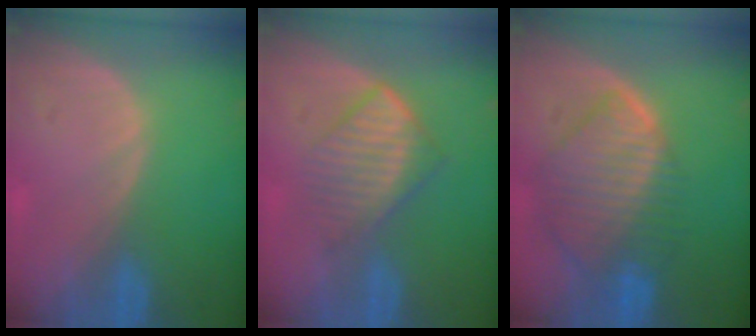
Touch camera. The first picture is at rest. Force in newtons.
{"total": 6.8, "press": 6.1, "slide": 3.0}
{"total": 10.0, "press": 8.7, "slide": 4.9}